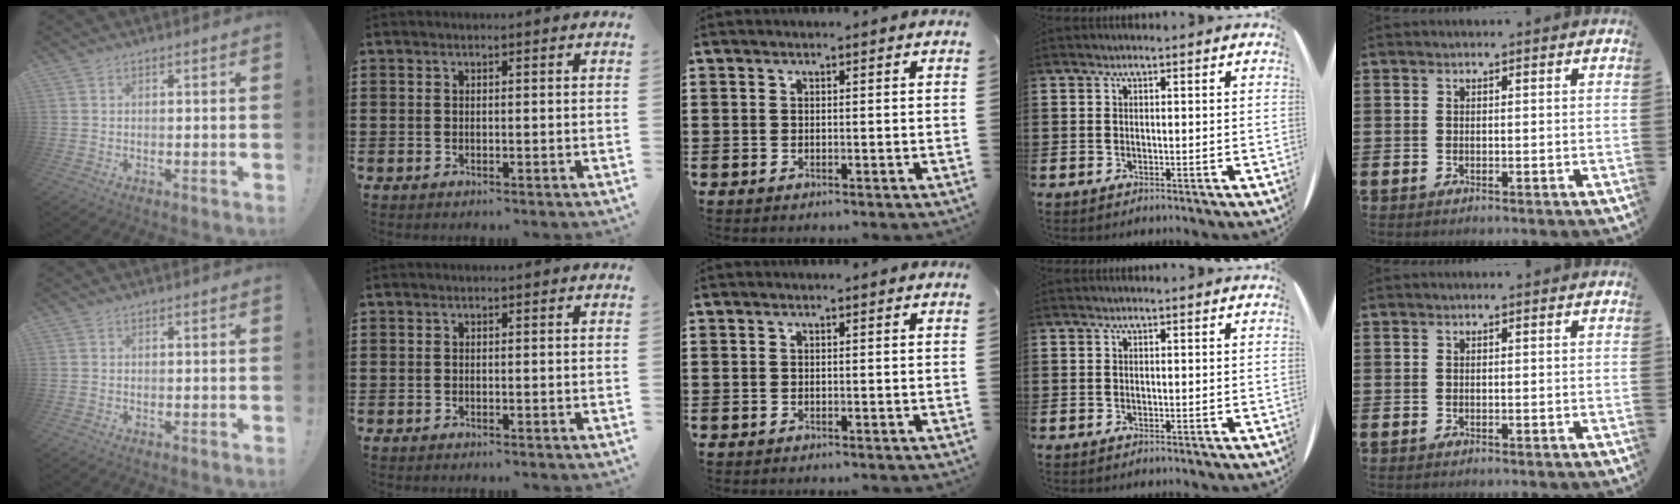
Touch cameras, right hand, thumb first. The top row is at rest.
{}